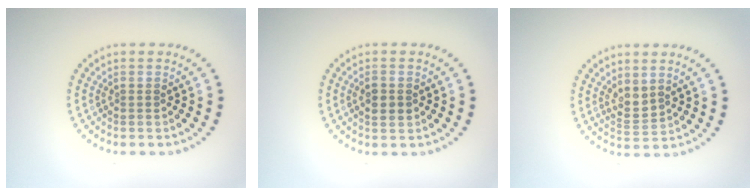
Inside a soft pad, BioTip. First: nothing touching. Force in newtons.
{"total": 1.8, "press": 1.7, "slide": 0.2}
{"total": 2.0, "press": 1.5, "slide": 1.3}